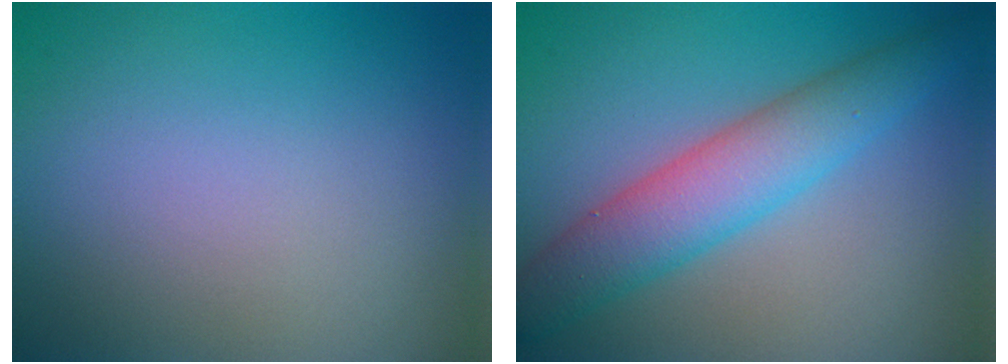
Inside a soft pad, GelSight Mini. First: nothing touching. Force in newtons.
{"total": 5.8, "press": 5.8, "slide": 0.3}